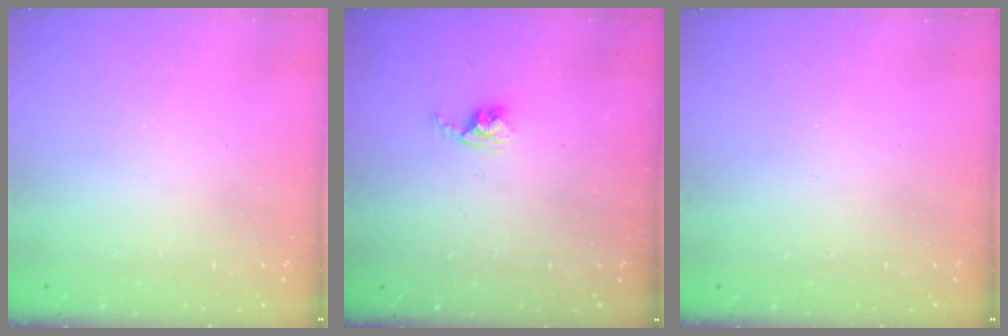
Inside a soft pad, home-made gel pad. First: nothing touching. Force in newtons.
{"total": 2.5, "press": 2.5, "slide": 0.4}
{"total": 0.0}